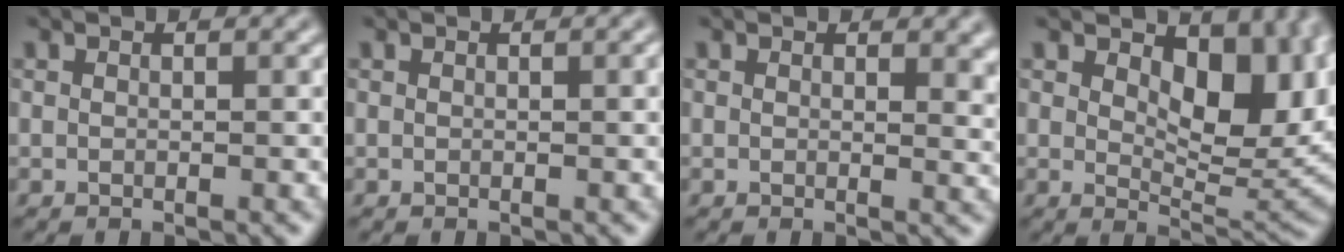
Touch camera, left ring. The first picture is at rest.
{"total": 0.7, "force": [0.2, 0.1, 0.6], "torque": [-0.007, 0.002, 0.001]}
{"total": 2.4, "force": [0.9, 1.3, 1.8], "torque": [-0.018, -0.005, 0.012]}
{"total": 9.8, "force": [2.7, 5.2, 7.8], "torque": [-0.114, -0.011, 0.046]}